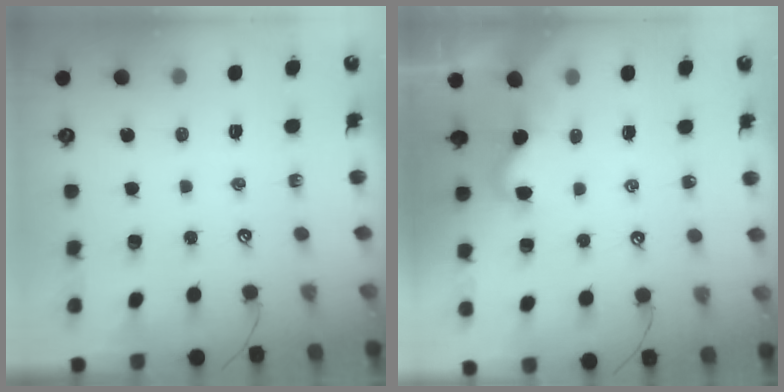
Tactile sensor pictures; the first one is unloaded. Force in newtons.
{"total": 2.8, "press": 2.8, "slide": 0.4}